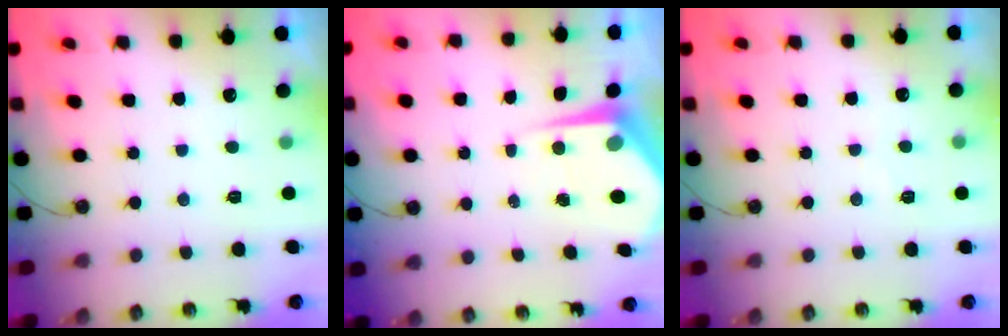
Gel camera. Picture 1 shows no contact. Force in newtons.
{"total": 5.9, "press": 5.9, "slide": 0.6}
{"total": 4.1, "press": 4.1, "slide": 0.5}